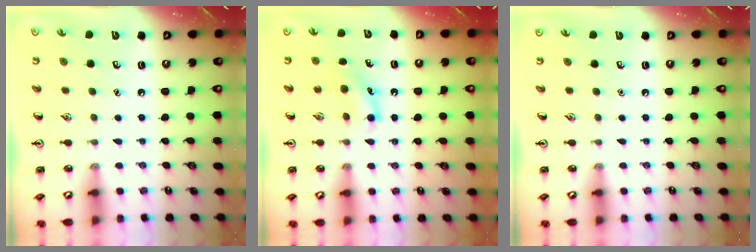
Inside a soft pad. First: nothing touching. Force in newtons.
{"total": 6.0, "press": 5.8, "slide": 1.5}
{"total": 0.0}